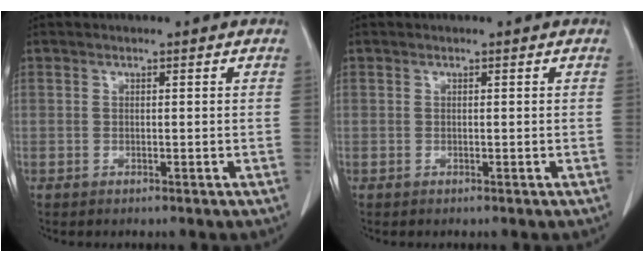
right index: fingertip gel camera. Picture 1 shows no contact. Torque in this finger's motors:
{"motor_torque": [0.00, 0.00, 0.00, 0.00]}